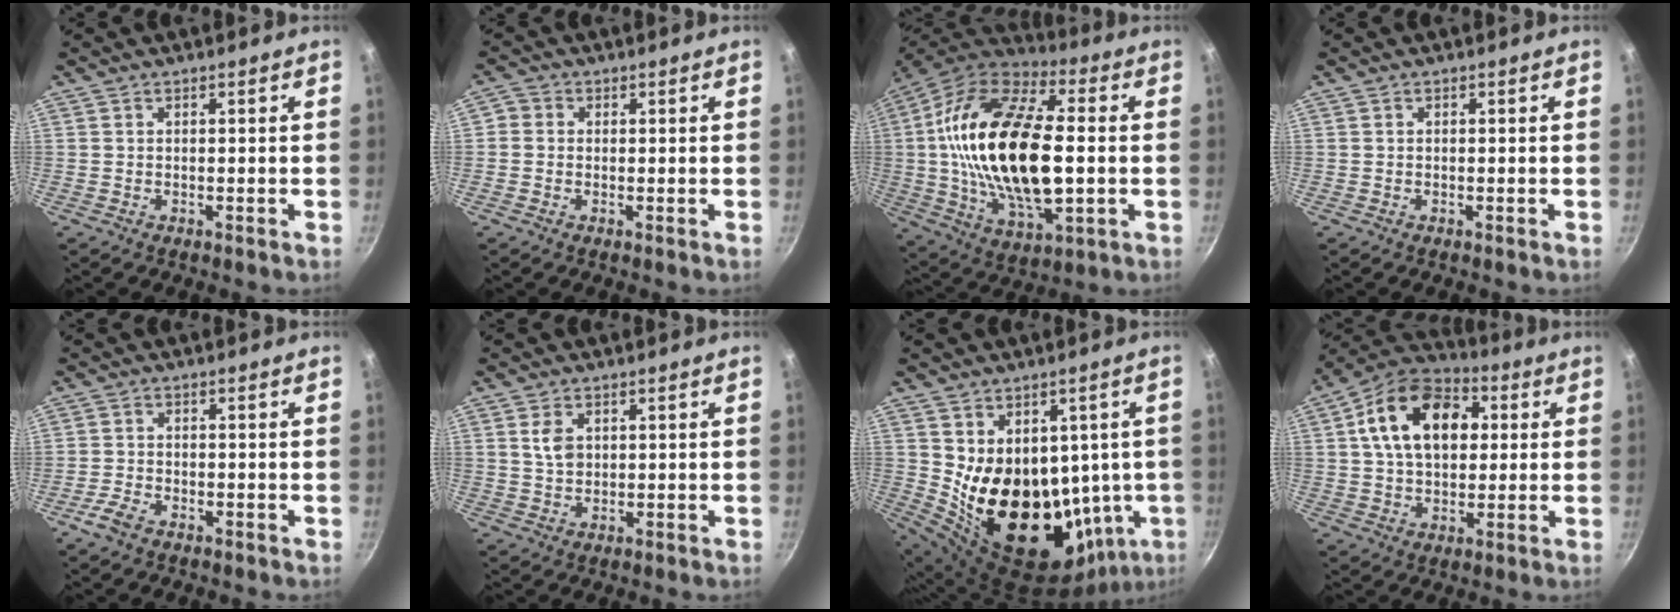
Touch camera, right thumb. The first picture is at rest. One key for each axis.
{"total": 2.2, "fx": -0.1, "fy": 2.1, "fz": 0.7, "tx": -0.004, "ty": 0.003, "tz": -0.013}
{"total": 28.6, "fx": 0.4, "fy": 14.1, "fz": 24.8, "tx": -0.466, "ty": 0.016, "tz": 0.000}
{"total": 0.0}
{"total": 3.6, "fx": -2.3, "fy": 1.7, "fz": 2.2, "tx": -0.053, "ty": 0.015, "tz": -0.047}
{"total": 4.0, "fx": 1.1, "fy": 2.8, "fz": 2.5, "tx": -0.037, "ty": -0.003, "tz": 0.022}
{"total": 23.4, "fx": 1.3, "fy": 15.9, "fz": 17.1, "tx": -0.238, "ty": -0.037, "tz": 0.054}
{"total": 17.9, "fx": 3.9, "fy": 12.0, "fz": 12.7, "tx": -0.184, "ty": 0.019, "tz": 0.049}